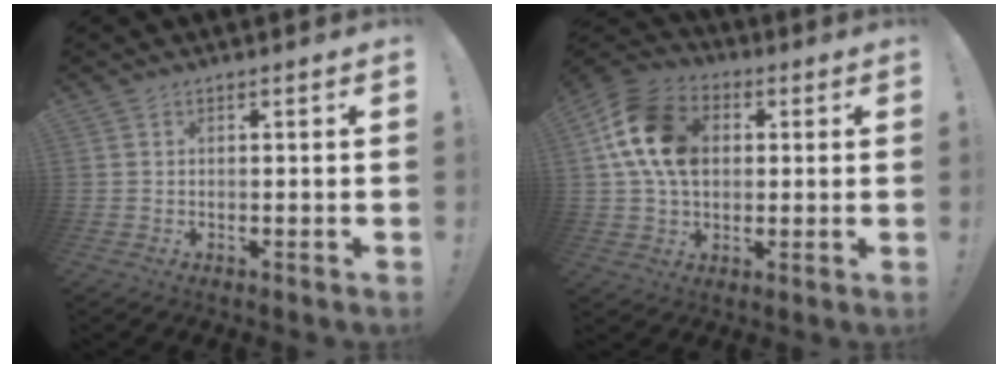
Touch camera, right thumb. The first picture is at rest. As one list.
[{"total": 16.4, "force": [3.4, 12.3, 10.2], "torque": [-0.166, 0.000, 0.073]}]